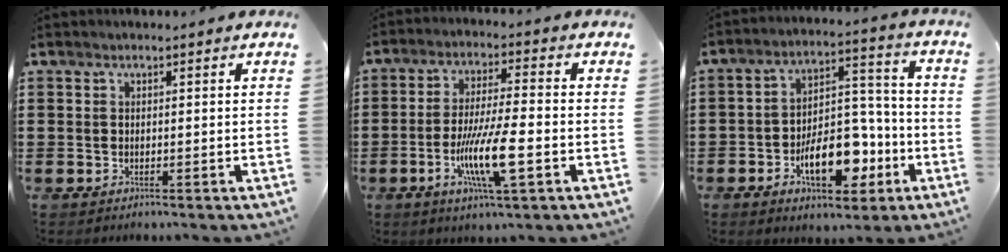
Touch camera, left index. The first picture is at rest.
{"total": 10.1, "force": [-3.4, 1.8, 9.3], "torque": [-0.182, -0.010, -0.064]}
{"total": 12.0, "force": [-4.8, 6.5, 8.9], "torque": [-0.144, 0.015, -0.079]}